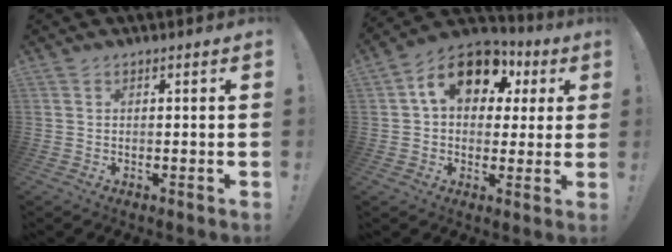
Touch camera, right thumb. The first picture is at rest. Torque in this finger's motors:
{"motor_torque": [1.71, 1.90, 0.68, -0.38, 0.08]}